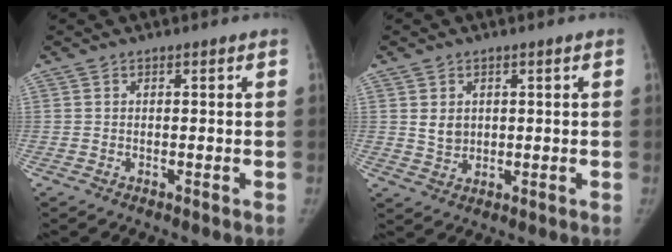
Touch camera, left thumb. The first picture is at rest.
{"total": 3.4, "force": [0.9, 2.8, 1.8], "torque": [-0.018, -0.010, 0.025]}